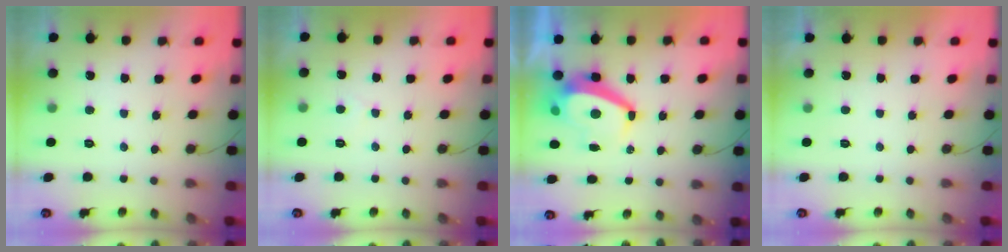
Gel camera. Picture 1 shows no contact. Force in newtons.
{"total": 2.9, "press": 2.9, "slide": 0.4}
{"total": 7.2, "press": 7.2, "slide": 0.7}
{"total": 2.2, "press": 2.1, "slide": 0.4}